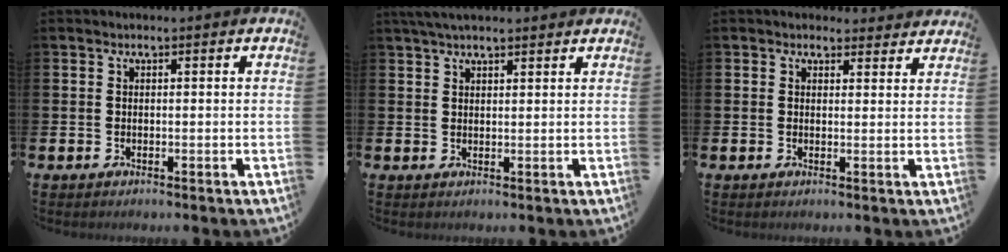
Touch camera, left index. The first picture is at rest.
{"total": 3.2, "force": [2.8, 0.7, 1.4], "torque": [-0.029, -0.003, 0.052]}
{"total": 2.3, "force": [2.2, 0.8, -0.1], "torque": [0.009, -0.008, 0.037]}